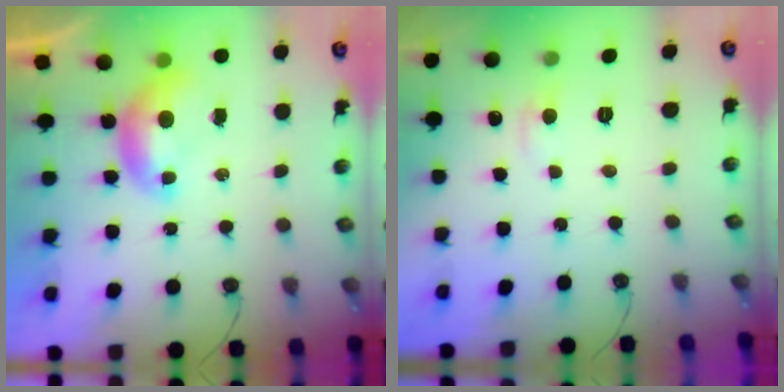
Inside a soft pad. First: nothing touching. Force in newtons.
{"total": 1.1, "press": 0.8, "slide": 0.7}